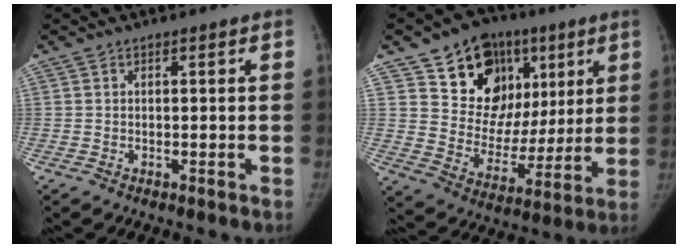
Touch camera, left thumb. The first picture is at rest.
{"total": 20.3, "force": [9.5, 15.2, 9.4], "torque": [-0.083, -0.007, 0.162]}